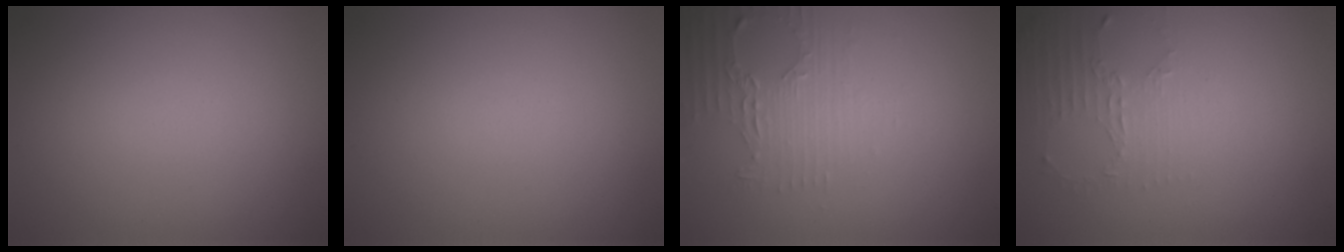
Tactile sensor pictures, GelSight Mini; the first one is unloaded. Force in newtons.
{"total": 0.0}
{"total": 2.7, "press": 2.4, "slide": 1.3}
{"total": 2.2, "press": 1.6, "slide": 1.5}